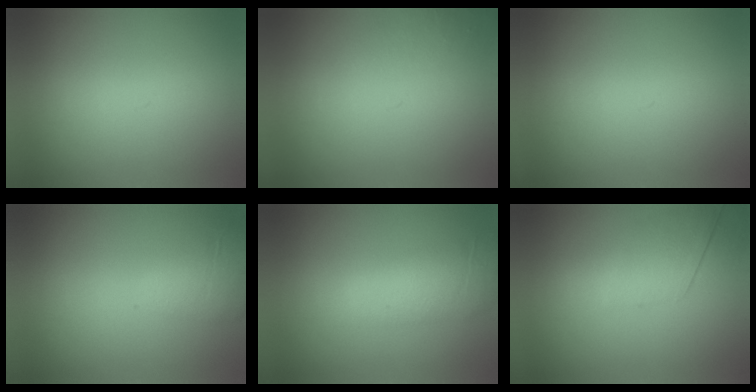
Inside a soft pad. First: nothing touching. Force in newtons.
{"total": 1.1}
{"total": 0.0}
{"total": 2.1}
{"total": 1.0}
{"total": 2.3}